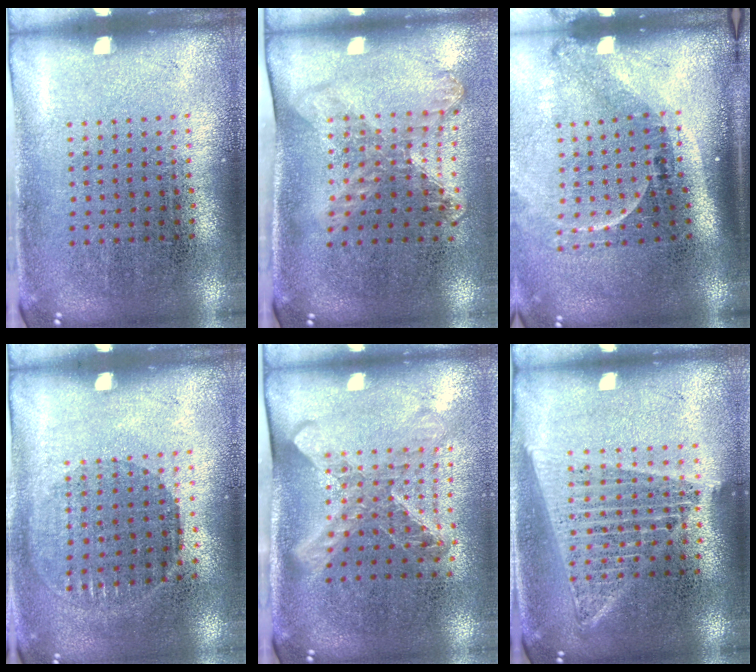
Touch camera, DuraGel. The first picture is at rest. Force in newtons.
{"total": 1.6, "press": 1.2, "slide": 1.0}
{"total": 2.2, "press": 1.6, "slide": 1.6}
{"total": 0.9, "press": 0.8, "slide": 0.3}
{"total": 1.6, "press": 1.3, "slide": 1.0}
{"total": 1.6, "press": 1.5, "slide": 0.7}